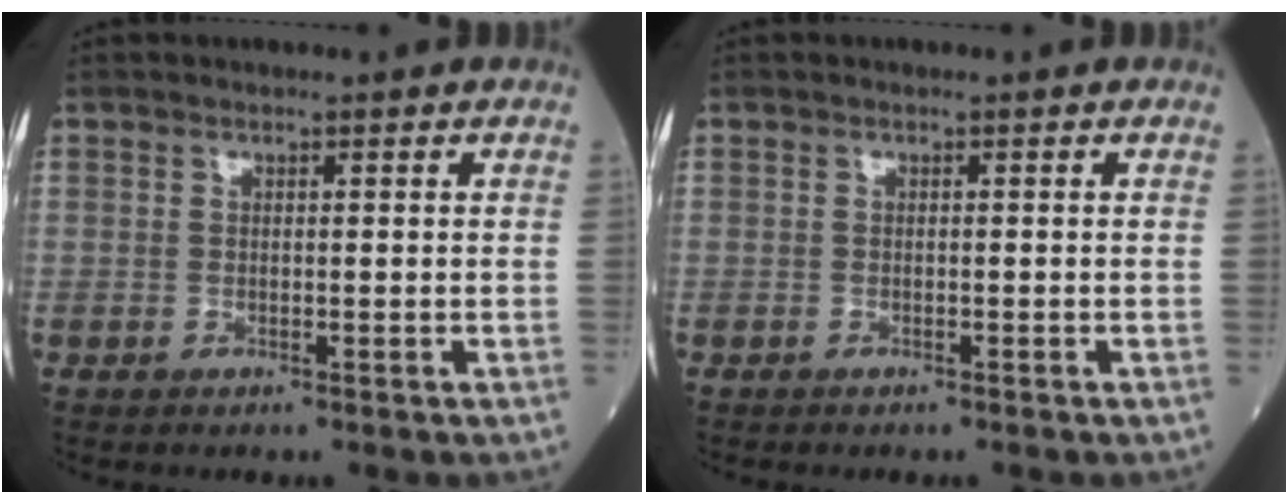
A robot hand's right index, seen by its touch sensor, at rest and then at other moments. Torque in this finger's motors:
{"motor_torque": [-0.04, -0.07, 0.11, 0.01]}